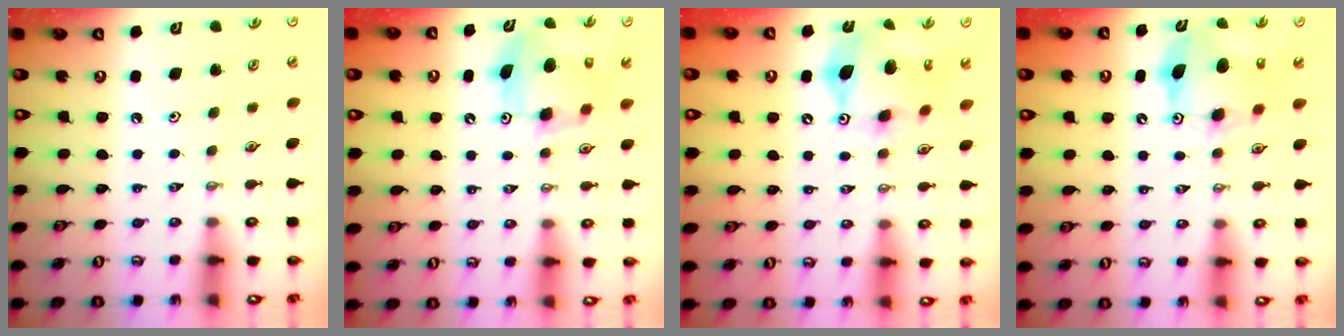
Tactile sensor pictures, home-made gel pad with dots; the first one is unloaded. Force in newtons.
{"total": 8.0, "press": 8.0, "slide": 0.4}
{"total": 12.5, "press": 12.5, "slide": 1.2}
{"total": 9.2, "press": 9.2, "slide": 0.3}